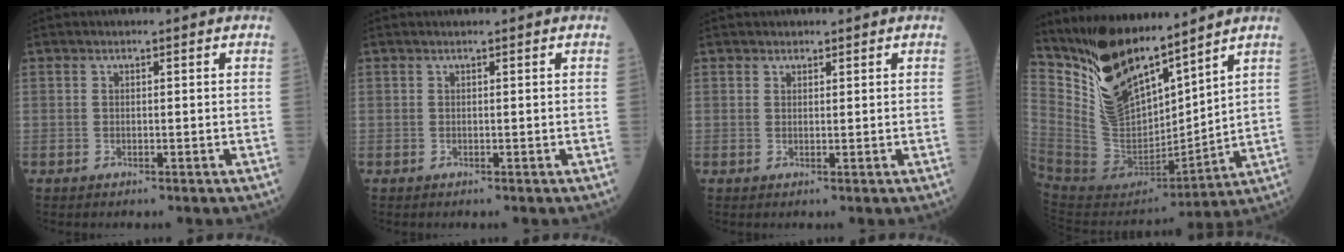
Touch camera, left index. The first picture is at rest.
{"total": 0.0}
{"total": 1.0, "force": [0.7, 0.7, -0.1], "torque": [0.010, -0.004, 0.005]}
{"total": 16.8, "force": [13.9, 4.7, 8.4], "torque": [-0.168, -0.014, 0.275]}